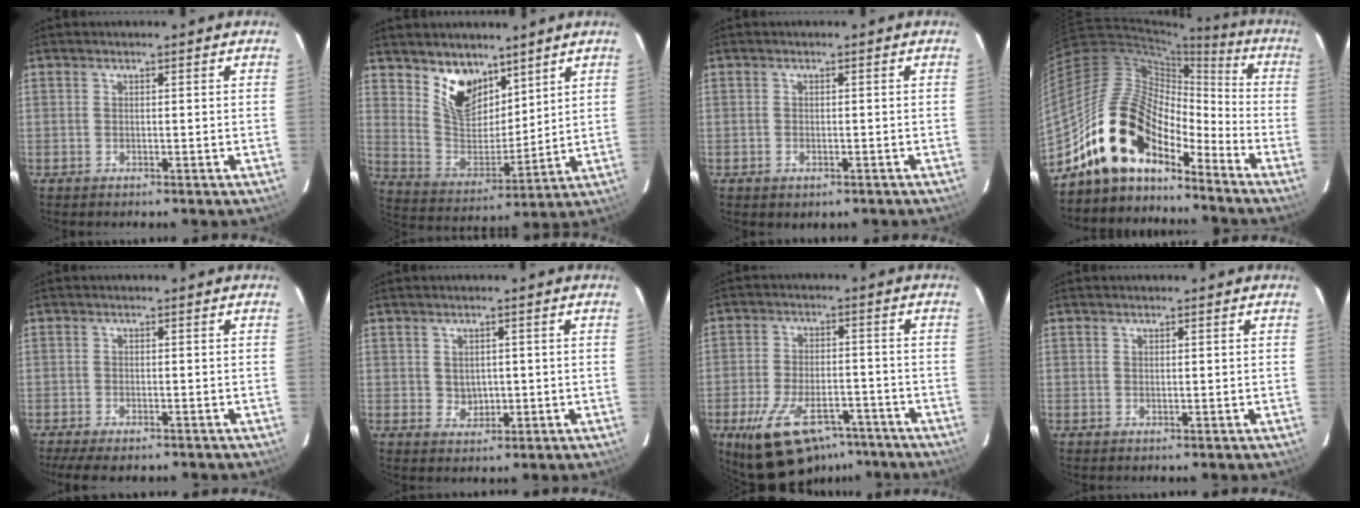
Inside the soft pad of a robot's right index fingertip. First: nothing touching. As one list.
[{"total": 11.3, "force": [7.8, 6.2, 5.4], "torque": [-0.101, -0.006, 0.156]}, {"total": 1.8, "force": [-0.8, 1.3, 0.9], "torque": [-0.017, -0.002, -0.008]}, {"total": 16.6, "force": [-12.8, 7.2, 7.7], "torque": [-0.145, 0.019, -0.241]}, {"total": 6.4, "force": [-5.2, 1.8, 3.4], "torque": [-0.084, -0.023, -0.086]}, {"total": 3.0, "force": [0.2, 2.6, 1.3], "torque": [-0.021, 0.003, 0.011]}, {"total": 17.0, "force": [-11.2, 7.8, 10.2], "torque": [-0.206, -0.015, -0.178]}, {"total": 0.0}]